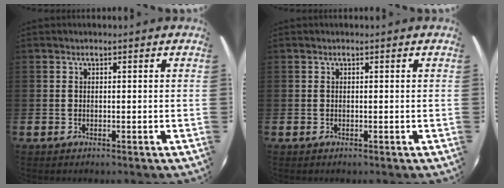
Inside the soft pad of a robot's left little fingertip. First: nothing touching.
{"total": 0.0}